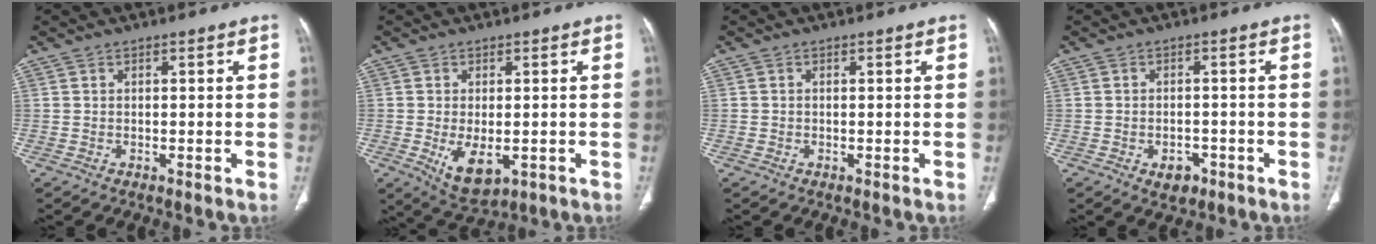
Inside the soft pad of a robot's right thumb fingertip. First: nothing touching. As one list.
[{"total": 7.4, "force": [-1.8, 4.0, 6.0], "torque": [-0.097, -0.013, -0.014]}, {"total": 0.0}, {"total": 3.8, "force": [-1.9, 2.5, 2.1], "torque": [-0.019, 0.010, -0.021]}]